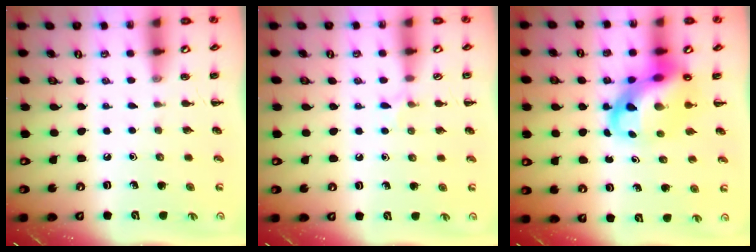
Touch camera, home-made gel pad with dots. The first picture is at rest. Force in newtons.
{"total": 5.2, "press": 4.9, "slide": 1.8}
{"total": 11.1, "press": 10.7, "slide": 3.0}